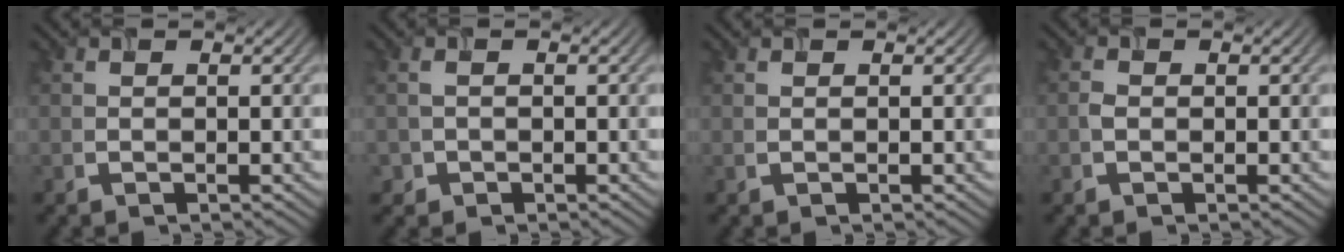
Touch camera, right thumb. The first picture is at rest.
{"total": 1.4, "force": [-0.4, 1.2, 0.5], "torque": [-0.010, -0.004, -0.008]}
{"total": 0.0}
{"total": 0.8, "force": [-0.2, 0.6, 0.5], "torque": [-0.011, 0.001, -0.006]}